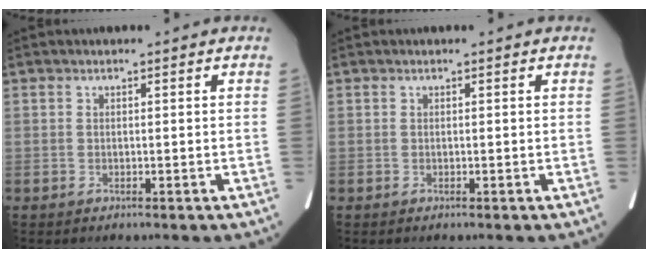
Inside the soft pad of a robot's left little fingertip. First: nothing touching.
{"total": 0.0}